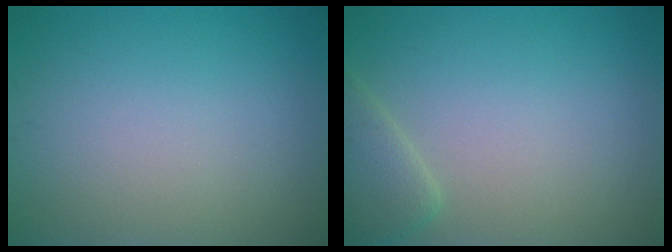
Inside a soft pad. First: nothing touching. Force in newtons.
{"total": 2.6, "press": 2.5, "slide": 0.3}